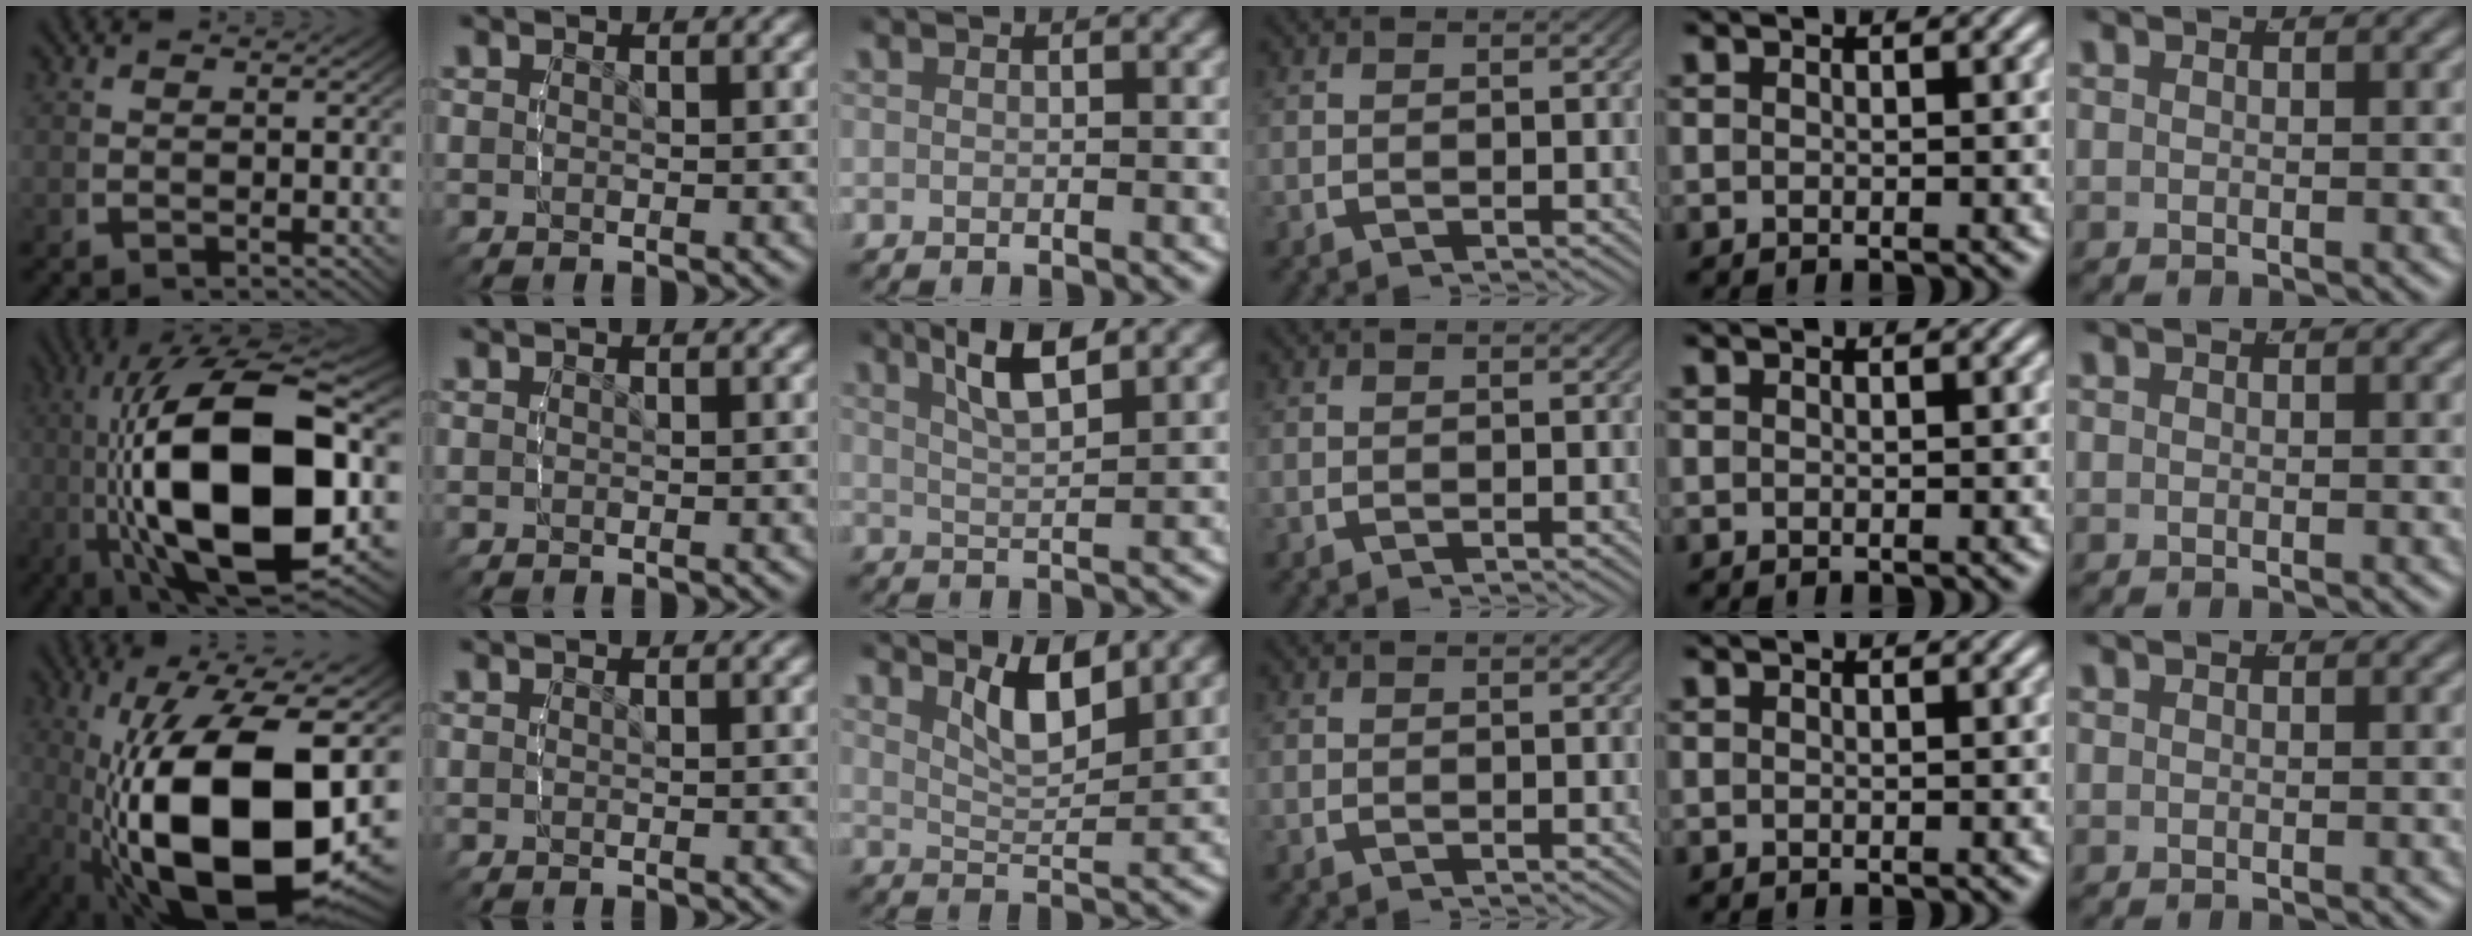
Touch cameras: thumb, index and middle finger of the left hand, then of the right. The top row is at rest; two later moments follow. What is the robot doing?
{"motion": "lift_and_place", "object": "glue stick"}